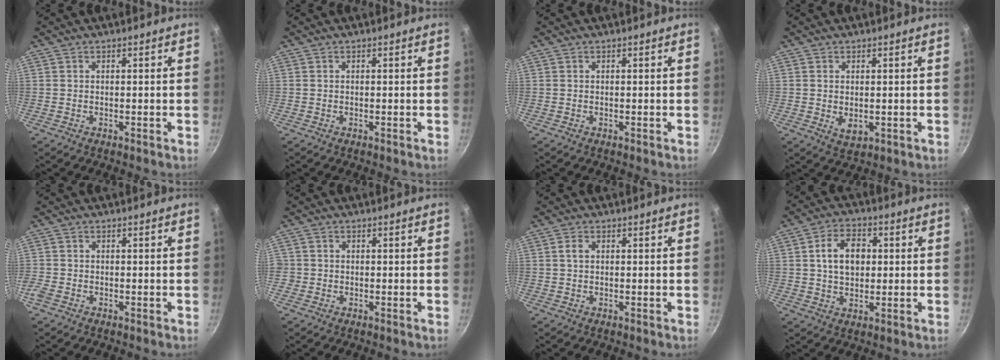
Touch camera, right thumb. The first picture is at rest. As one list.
[{"total": 0.0}, {"total": 0.0}, {"total": 3.3, "force": [0.0, 2.2, 2.5], "torque": [-0.042, -0.009, 0.005]}, {"total": 2.3, "force": [-1.3, 1.7, 1.0], "torque": [-0.027, 0.001, -0.029]}, {"total": 1.7, "force": [-0.4, 1.6, 0.3], "torque": [0.000, 0.006, -0.009]}, {"total": 1.6, "force": [0.3, 1.2, 1.1], "torque": [-0.017, 0.005, 0.005]}, {"total": 9.0, "force": [1.3, 6.4, 6.1], "torque": [-0.082, 0.011, 0.018]}]